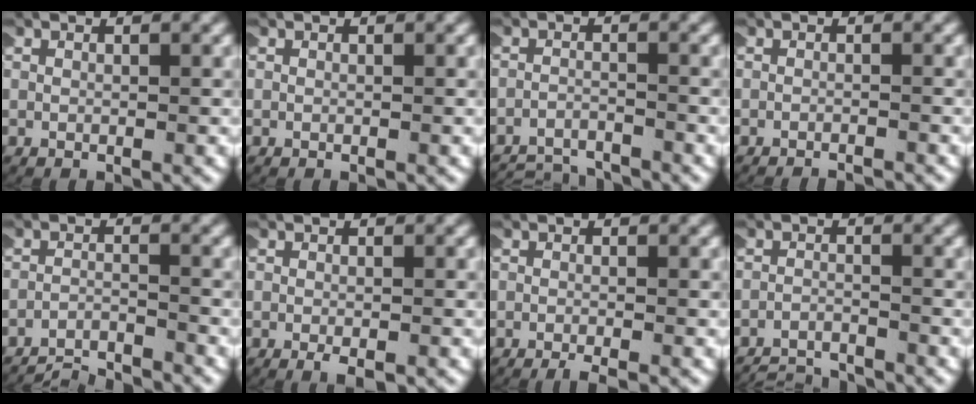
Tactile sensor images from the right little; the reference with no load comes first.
{"total": 0.0}
{"total": 4.3, "force": [-4.3, 0.7, 0.4], "torque": [-0.011, -0.019, -0.067]}
{"total": 2.4, "force": [-2.4, 0.2, 0.0], "torque": [-0.002, -0.008, -0.034]}
{"total": 4.9, "force": [-4.8, 0.7, 0.3], "torque": [-0.006, -0.019, -0.078]}
{"total": 1.8, "force": [-1.2, 0.5, 1.2], "torque": [-0.024, -0.010, -0.014]}
{"total": 1.9, "force": [-1.6, 0.2, 0.9], "torque": [-0.015, -0.006, -0.024]}
{"total": 3.8, "force": [-3.8, 0.5, 0.3], "torque": [-0.009, -0.018, -0.061]}